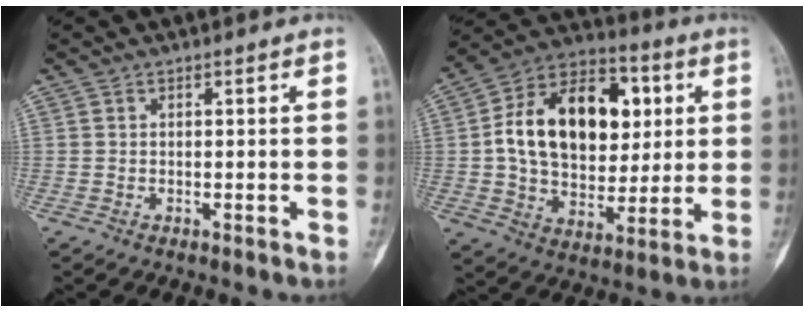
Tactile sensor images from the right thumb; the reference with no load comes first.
{"total": 23.6, "force": [3.9, 15.9, 17.0], "torque": [-0.247, 0.014, 0.066]}